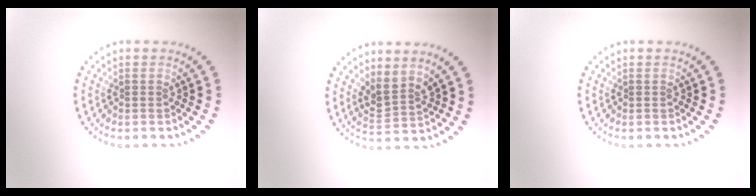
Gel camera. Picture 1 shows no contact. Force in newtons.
{"total": 2.5, "press": 1.9, "slide": 1.6}
{"total": 0.0}